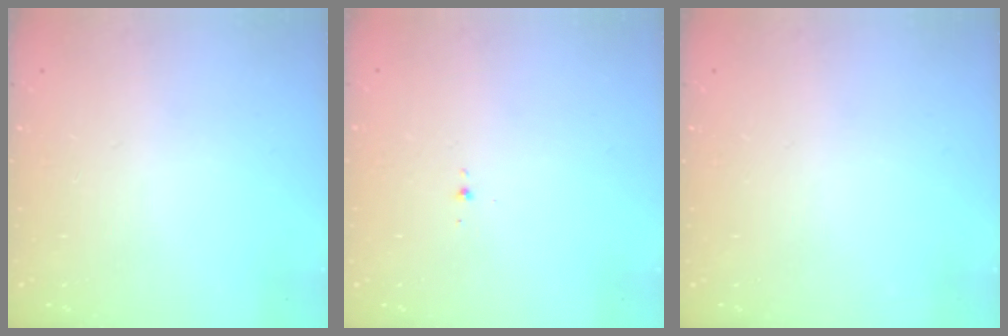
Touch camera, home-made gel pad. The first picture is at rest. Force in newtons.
{"total": 1.9, "press": 1.8, "slide": 0.7}
{"total": 0.0}